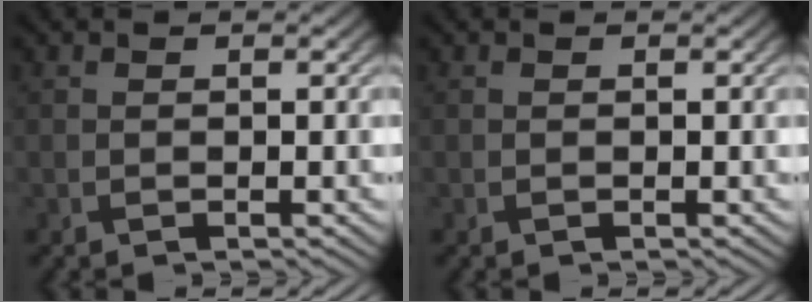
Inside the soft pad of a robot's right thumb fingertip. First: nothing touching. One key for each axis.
{"total": 0.0}